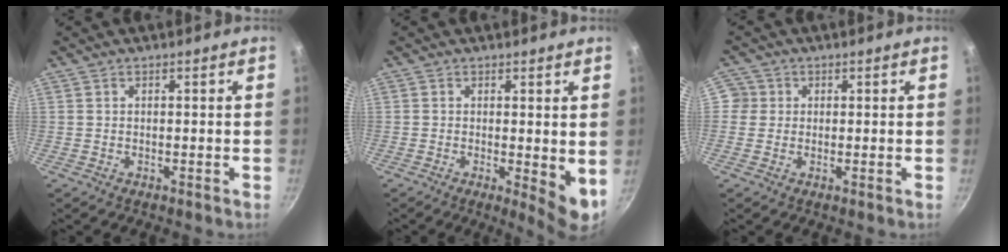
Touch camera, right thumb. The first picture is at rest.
{"total": 5.6, "force": [0.0, 1.7, 5.3], "torque": [-0.072, -0.017, 0.003]}
{"total": 3.0, "force": [0.2, 3.0, 0.4], "torque": [0.021, 0.003, -0.005]}